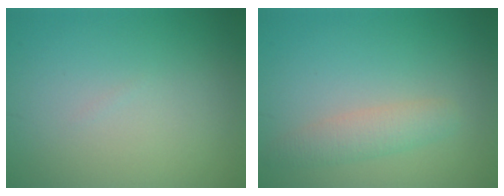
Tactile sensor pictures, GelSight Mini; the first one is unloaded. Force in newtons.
{"total": 2.4, "press": 2.4, "slide": 0.2}